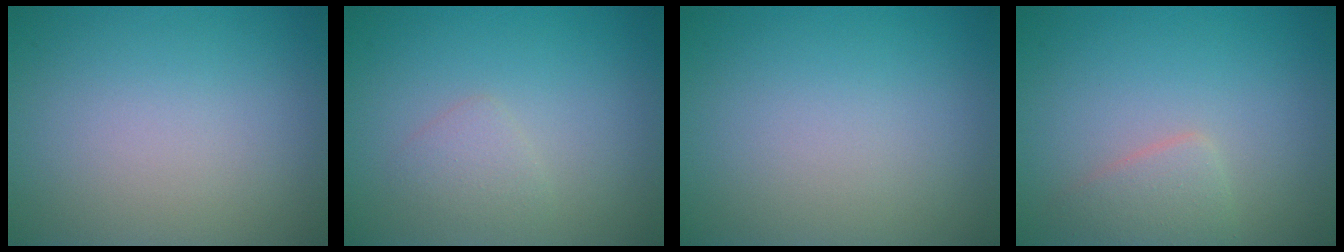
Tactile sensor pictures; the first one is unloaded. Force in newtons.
{"total": 1.4, "press": 1.4, "slide": 0.1}
{"total": 0.0}
{"total": 2.0, "press": 2.0, "slide": 0.1}